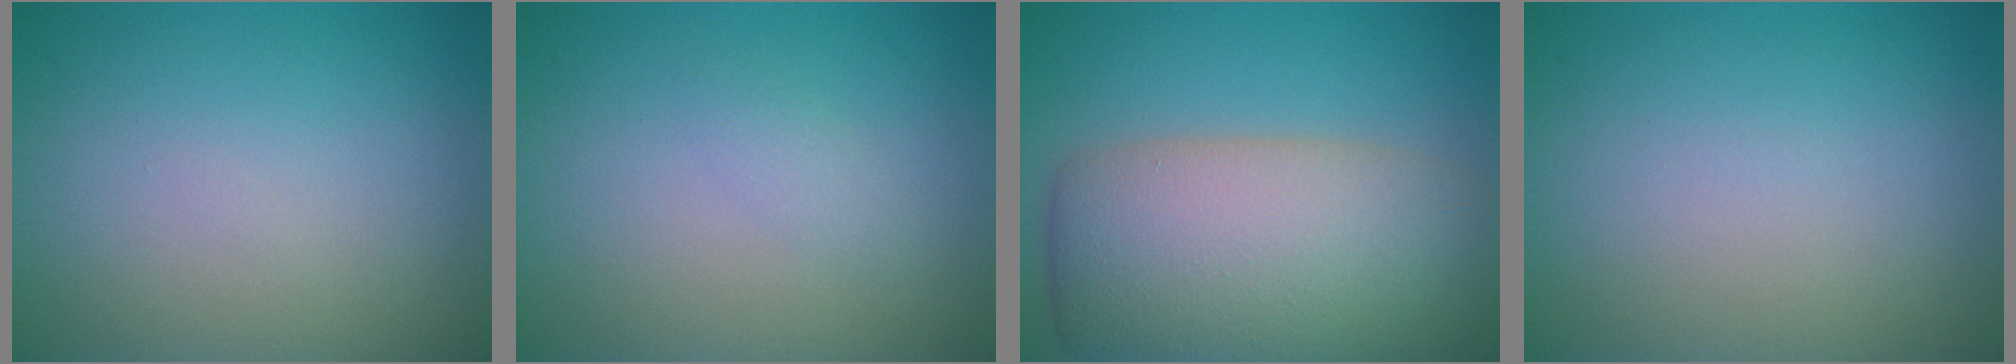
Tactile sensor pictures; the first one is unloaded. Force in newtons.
{"total": 1.0, "press": 1.0, "slide": 0.0}
{"total": 11.0, "press": 11.0, "slide": 0.5}
{"total": 0.0}